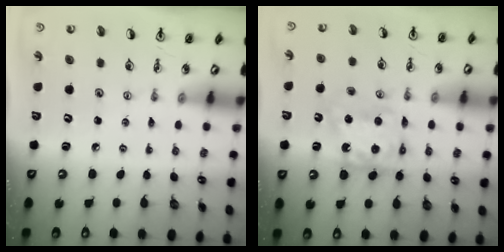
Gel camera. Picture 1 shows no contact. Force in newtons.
{"total": 10.6, "press": 10.6, "slide": 0.4}